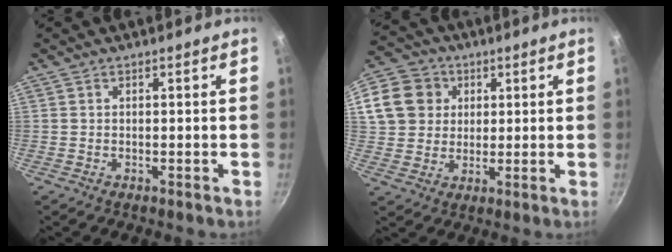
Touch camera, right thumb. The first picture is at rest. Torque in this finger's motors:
{"motor_torque": [-0.77, 0.92, 0.01, 0.09, 0.09]}